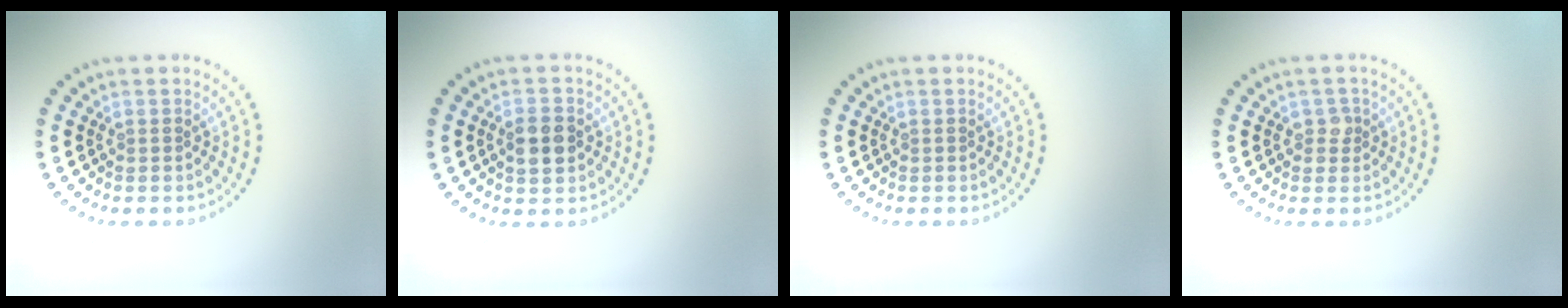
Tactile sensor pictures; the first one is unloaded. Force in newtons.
{"total": 2.6, "press": 2.6, "slide": 0.3}
{"total": 0.0}
{"total": 1.2, "press": 1.1, "slide": 0.4}